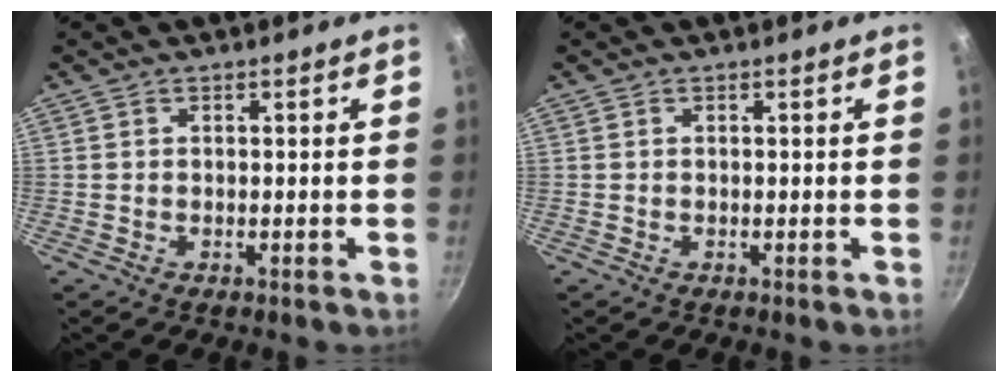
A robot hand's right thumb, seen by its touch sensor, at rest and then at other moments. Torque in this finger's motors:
{"motor_torque": [0.00, 0.00, -0.05, -0.05, 0.00]}